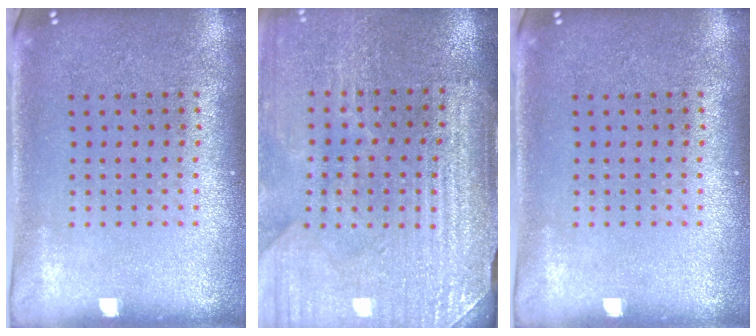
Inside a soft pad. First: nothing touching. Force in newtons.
{"total": 3.4, "press": 3.3, "slide": 0.6}
{"total": 0.0}